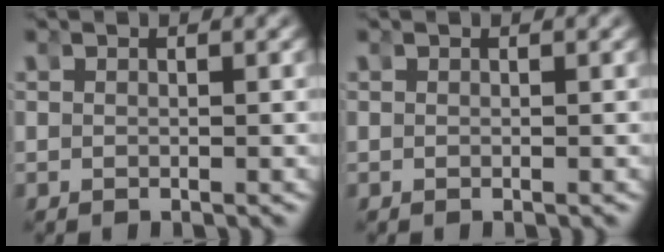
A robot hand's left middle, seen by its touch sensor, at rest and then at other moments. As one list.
[{"total": 0.0}]